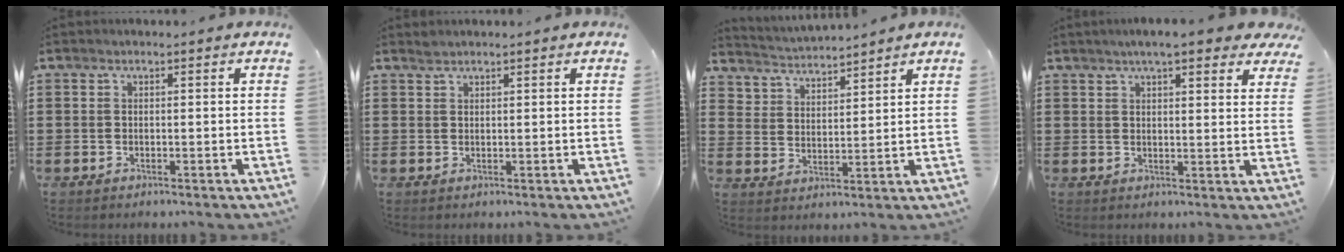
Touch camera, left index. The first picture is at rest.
{"total": 0.8, "force": [0.8, 0.1, 0.2], "torque": [-0.006, -0.001, 0.016]}
{"total": 3.8, "force": [3.7, 0.2, -0.6], "torque": [-0.008, -0.025, 0.065]}
{"total": 5.6, "force": [4.5, 0.7, 3.2], "torque": [-0.068, -0.005, 0.078]}